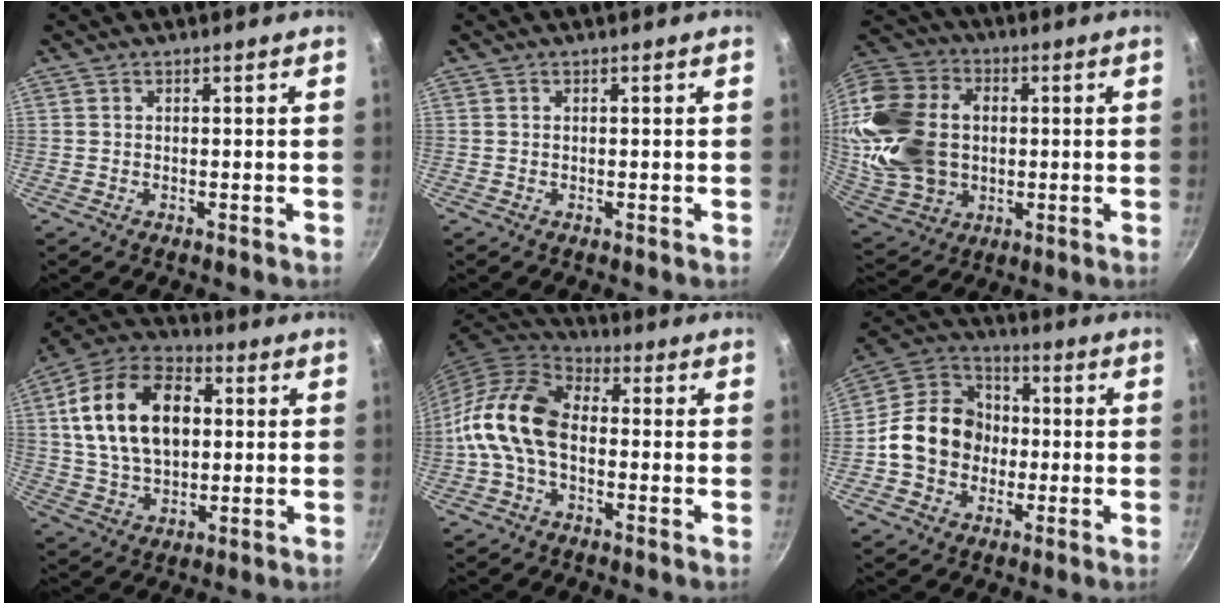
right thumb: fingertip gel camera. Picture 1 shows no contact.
{"total": 0.0}
{"total": 24.7, "force": [1.2, 18.3, 16.5], "torque": [-0.324, 0.019, 0.035]}
{"total": 19.7, "force": [3.4, 12.7, 14.7], "torque": [-0.236, 0.015, 0.051]}
{"total": 13.7, "force": [-1.7, 8.8, 10.3], "torque": [-0.183, 0.037, -0.054]}
{"total": 14.9, "force": [-1.6, 12.6, 7.7], "torque": [-0.098, 0.037, -0.043]}